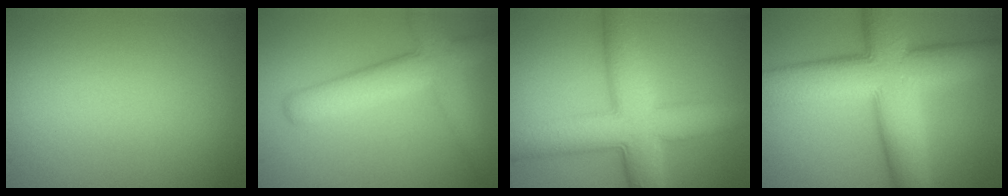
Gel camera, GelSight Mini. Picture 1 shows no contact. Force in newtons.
{"total": 5.6, "press": 5.6, "slide": 0.2}
{"total": 8.9, "press": 8.9, "slide": 0.1}
{"total": 12.3, "press": 12.3, "slide": 0.7}